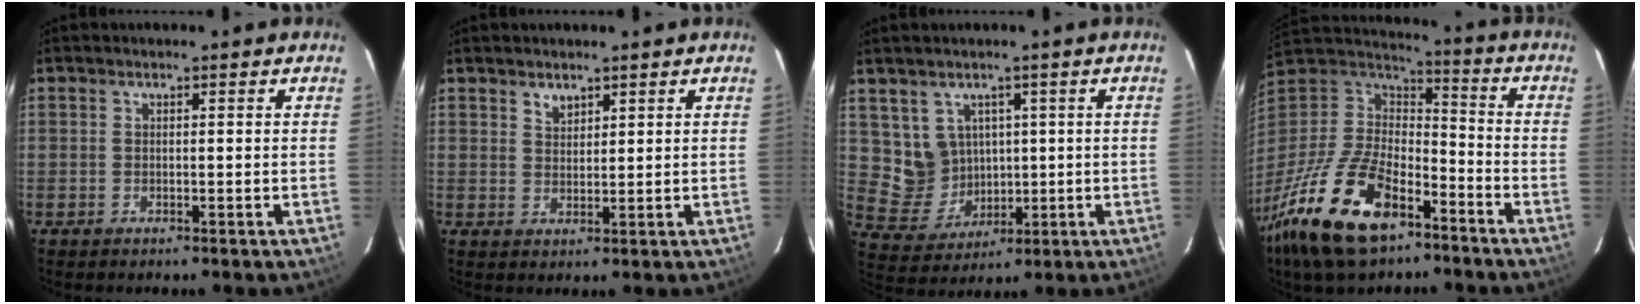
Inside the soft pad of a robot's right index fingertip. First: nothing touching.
{"total": 2.2, "force": [1.7, 1.2, 0.7], "torque": [-0.009, 0.002, 0.031]}
{"total": 7.6, "force": [2.2, 7.1, 1.4], "torque": [-0.040, 0.004, 0.064]}
{"total": 25.6, "force": [-15.7, 12.1, 16.2], "torque": [-0.351, -0.028, -0.276]}